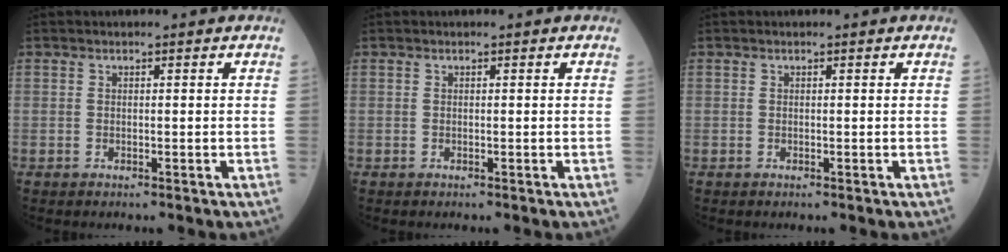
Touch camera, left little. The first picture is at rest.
{"total": 0.0}
{"total": 0.0}